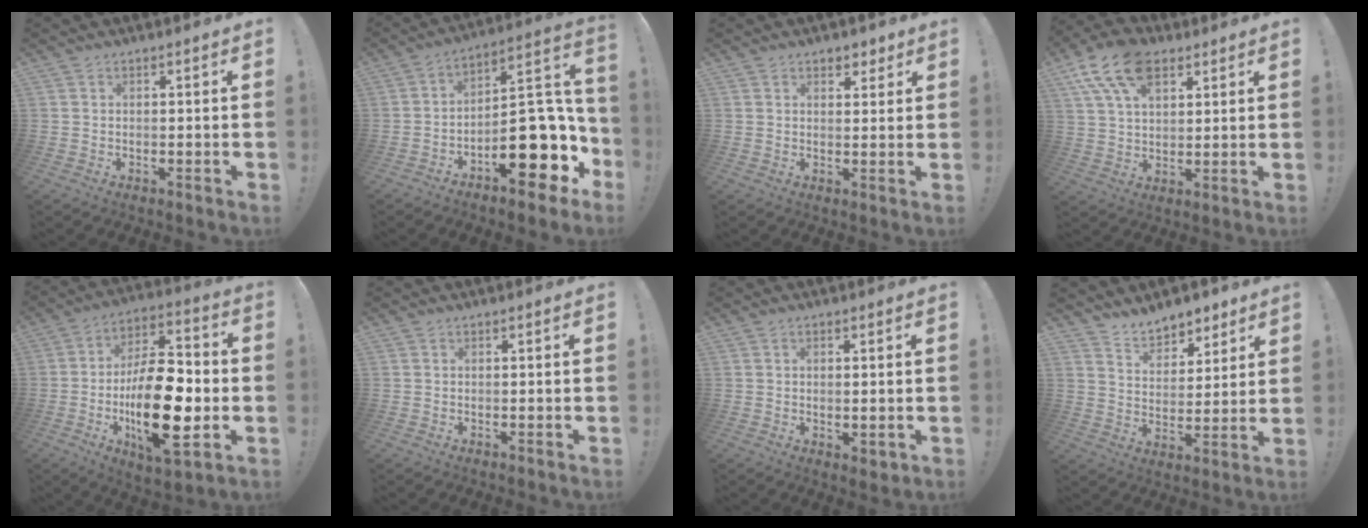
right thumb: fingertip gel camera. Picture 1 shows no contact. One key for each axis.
{"total": 20.9, "fx": -7.5, "fy": 9.9, "fz": 16.8, "tx": -0.207, "ty": 0.048, "tz": -0.104}
{"total": 3.7, "fx": 2.5, "fy": 2.5, "fz": 0.9, "tx": 0.011, "ty": -0.015, "tz": 0.041}
{"total": 15.0, "fx": 7.9, "fy": 9.0, "fz": 9.1, "tx": -0.163, "ty": -0.027, "tz": 0.146}
{"total": 24.0, "fx": -4.8, "fy": 10.7, "fz": 20.9, "tx": -0.363, "ty": 0.018, "tz": -0.070}
{"total": 0.0}
{"total": 2.2, "fx": 0.8, "fy": 1.1, "fz": 1.7, "tx": -0.014, "ty": -0.006, "tz": 0.014}
{"total": 9.6, "fx": 8.4, "fy": 4.3, "fz": 1.7, "tx": -0.025, "ty": -0.067, "tz": 0.161}